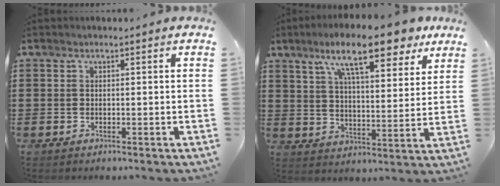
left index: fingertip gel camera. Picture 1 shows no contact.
{"total": 13.1, "force": [9.3, 2.7, 8.8], "torque": [-0.163, -0.026, 0.154]}